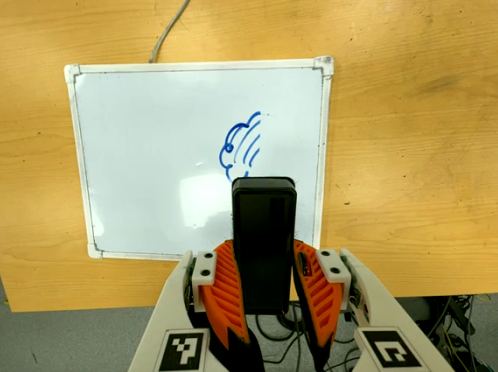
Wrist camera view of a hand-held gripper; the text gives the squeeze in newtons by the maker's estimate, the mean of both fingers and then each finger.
{"total": 8.5, "left": 6.0, "right": 11.0}